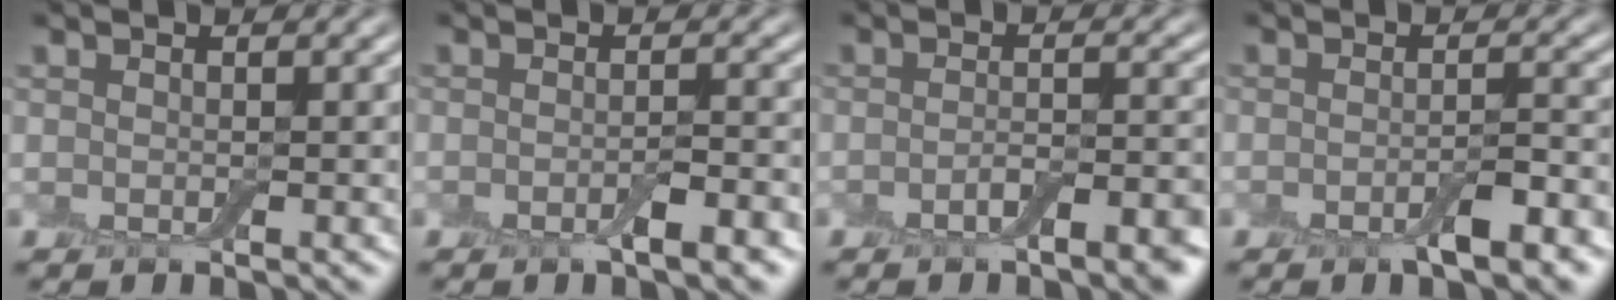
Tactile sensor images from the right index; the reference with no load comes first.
{"total": 2.2, "force": [-1.3, 0.4, 1.8], "torque": [-0.028, -0.004, -0.019]}
{"total": 3.8, "force": [-2.3, 1.1, 2.9], "torque": [-0.045, -0.005, -0.032]}
{"total": 3.2, "force": [-1.8, 0.8, 2.5], "torque": [-0.044, -0.005, -0.027]}